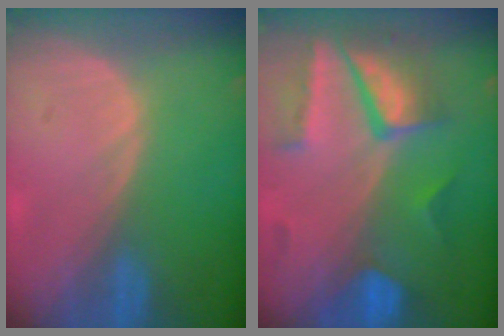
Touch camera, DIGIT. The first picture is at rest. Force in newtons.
{"total": 9.6, "press": 8.3, "slide": 4.9}